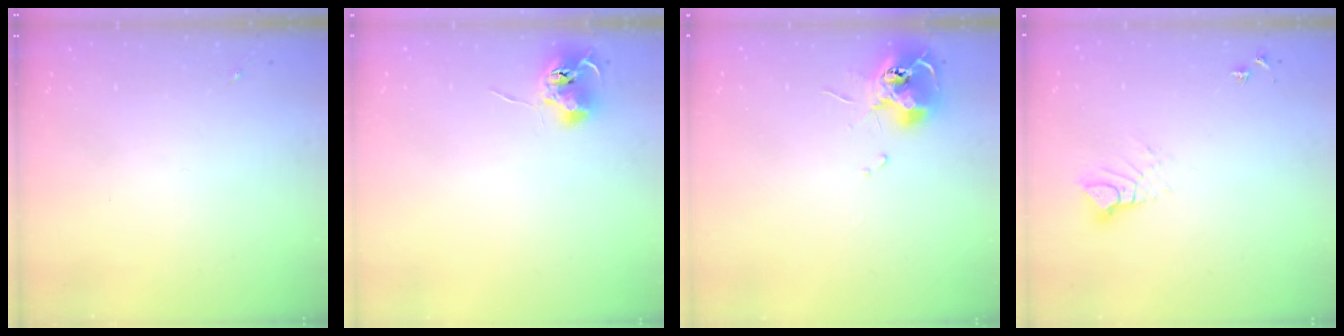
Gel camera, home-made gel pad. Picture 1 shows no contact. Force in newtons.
{"total": 7.8, "press": 7.8, "slide": 0.8}
{"total": 11.7, "press": 11.7, "slide": 0.9}
{"total": 6.6, "press": 6.6, "slide": 0.4}